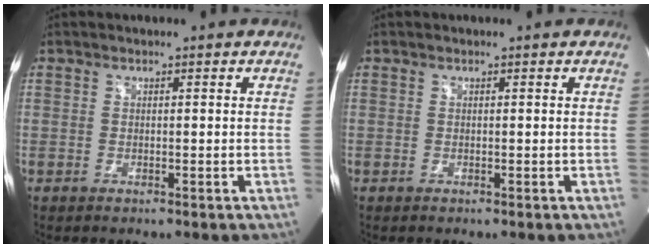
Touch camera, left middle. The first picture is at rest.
{"total": 0.0}